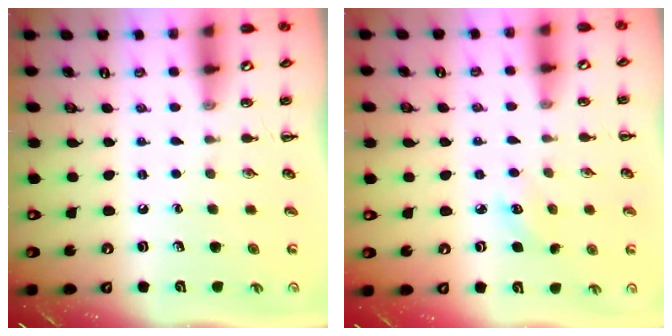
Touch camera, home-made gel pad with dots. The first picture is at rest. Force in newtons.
{"total": 3.2, "press": 3.1, "slide": 0.8}